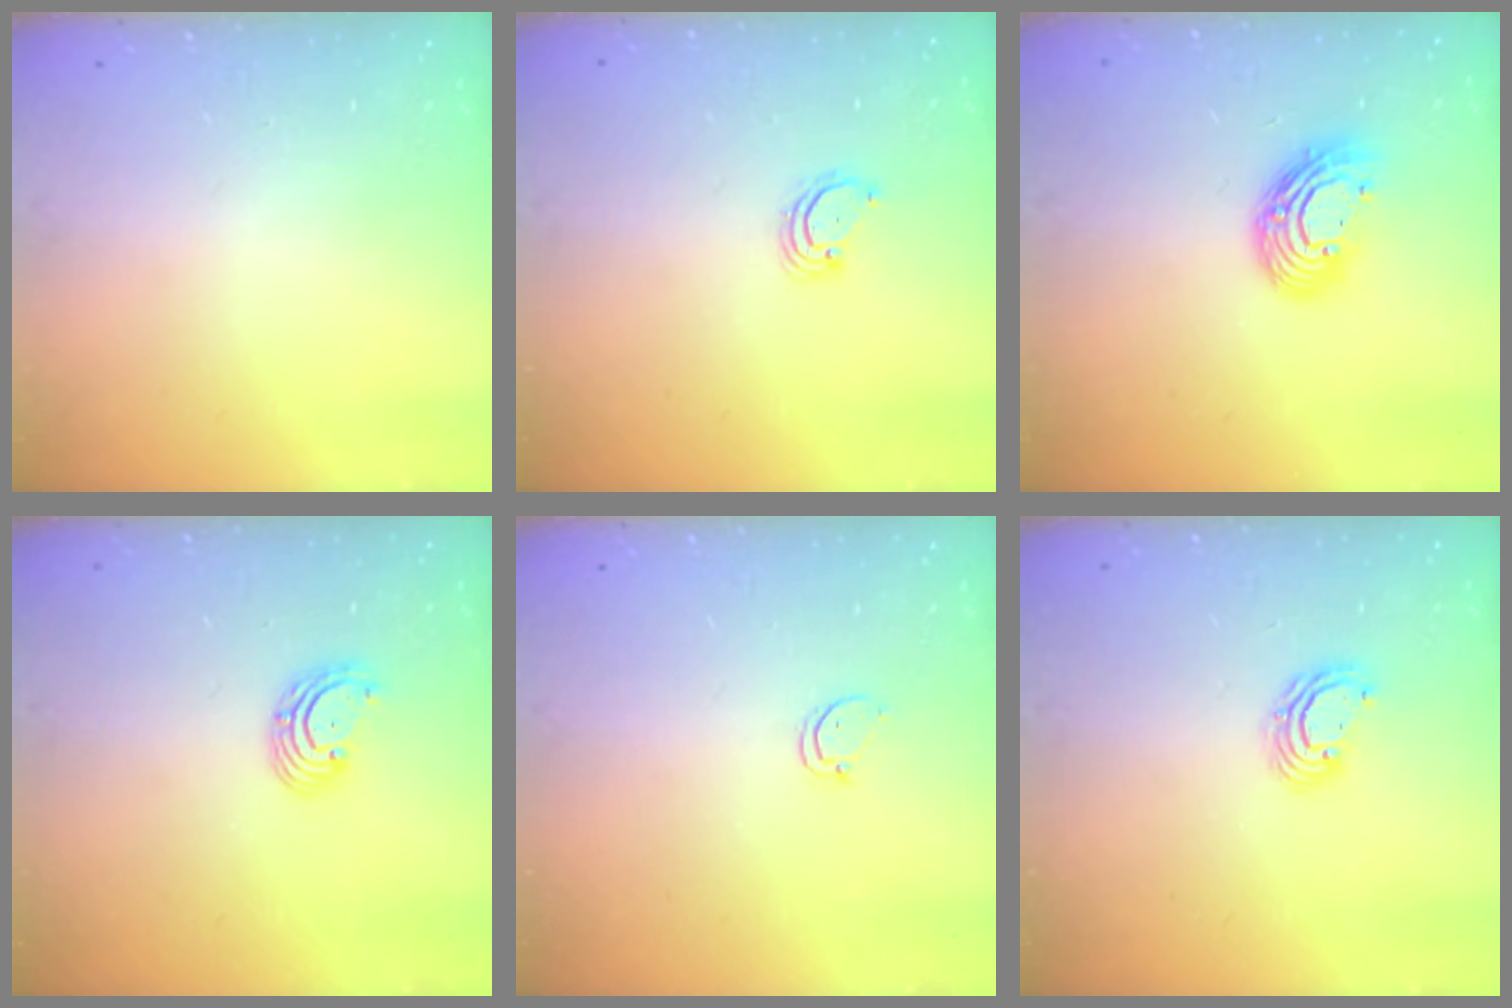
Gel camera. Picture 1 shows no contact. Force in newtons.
{"total": 2.9, "press": 2.9, "slide": 0.3}
{"total": 11.8, "press": 11.7, "slide": 0.9}
{"total": 2.8, "press": 2.8, "slide": 0.2}
{"total": 2.5, "press": 2.5, "slide": 0.3}
{"total": 5.7, "press": 5.7, "slide": 0.2}